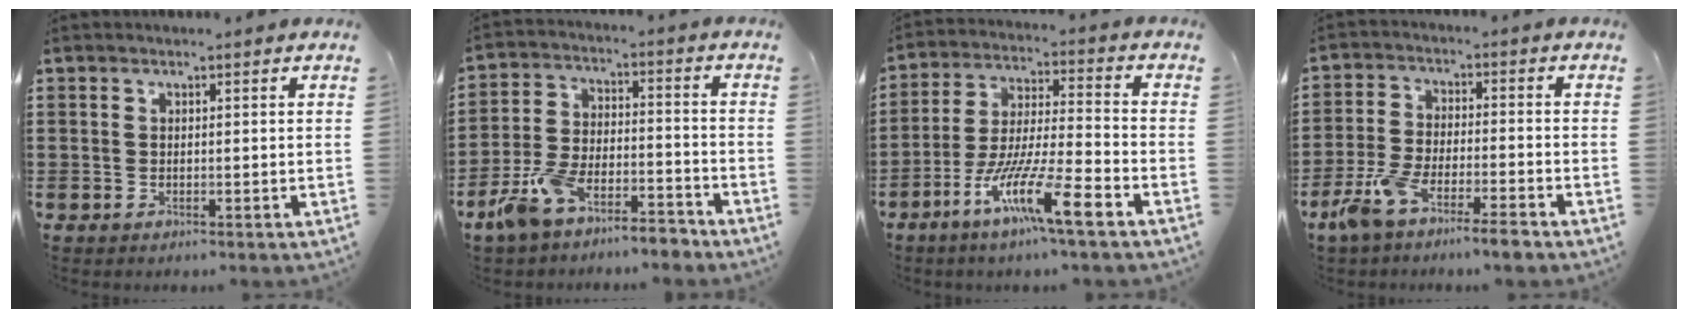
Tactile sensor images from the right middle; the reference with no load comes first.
{"total": 8.1, "force": [-7.0, 1.8, 3.7], "torque": [-0.082, 0.012, -0.138]}
{"total": 12.3, "force": [-7.5, 1.1, 9.7], "torque": [-0.192, -0.003, -0.146]}
{"total": 7.1, "force": [-5.7, 0.5, 4.3], "torque": [-0.101, -0.010, -0.110]}